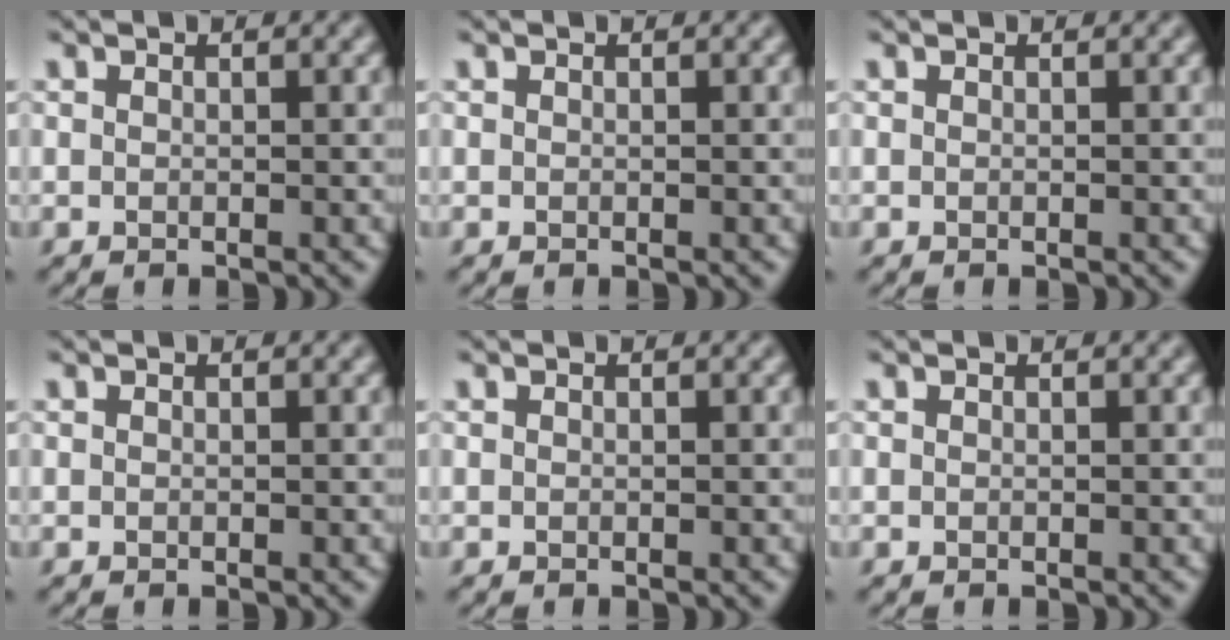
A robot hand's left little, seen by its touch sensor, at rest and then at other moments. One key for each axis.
{"total": 0.0}
{"total": 0.0}
{"total": 0.0}
{"total": 0.0}
{"total": 0.0}